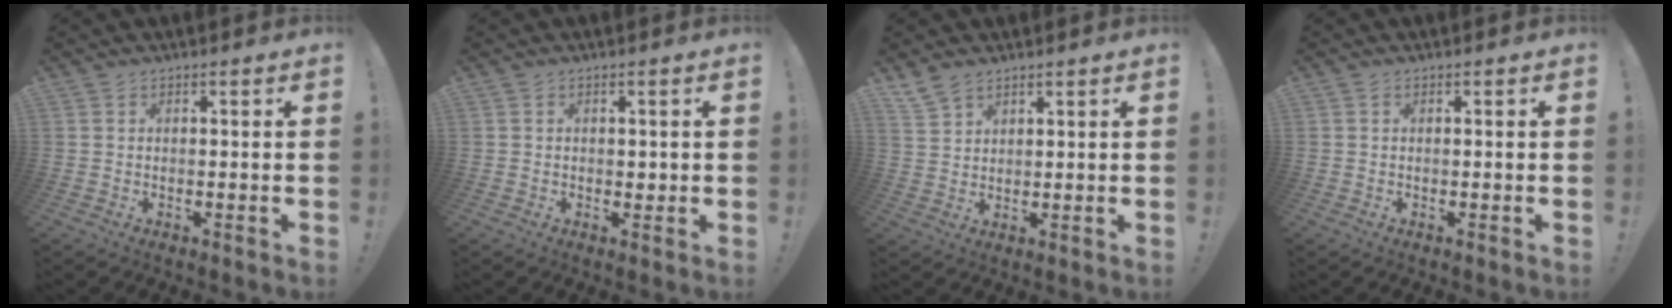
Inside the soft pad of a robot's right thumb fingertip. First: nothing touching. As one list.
[{"total": 1.1, "force": [0.2, 0.9, 0.5], "torque": [0.000, 0.000, 0.002]}, {"total": 4.8, "force": [3.9, 2.3, 1.5], "torque": [-0.031, -0.018, 0.076]}, {"total": 0.0}]